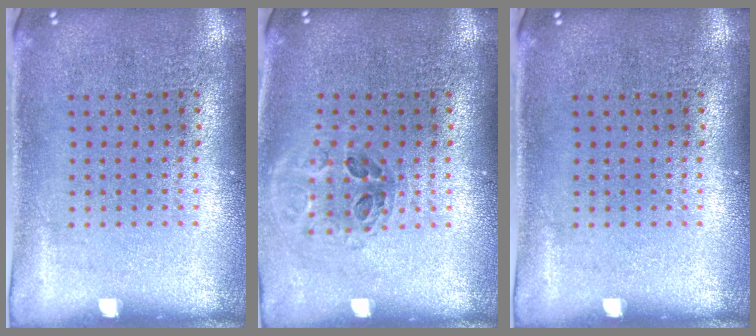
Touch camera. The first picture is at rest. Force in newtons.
{"total": 1.0, "press": 1.0, "slide": 0.3}
{"total": 0.0}